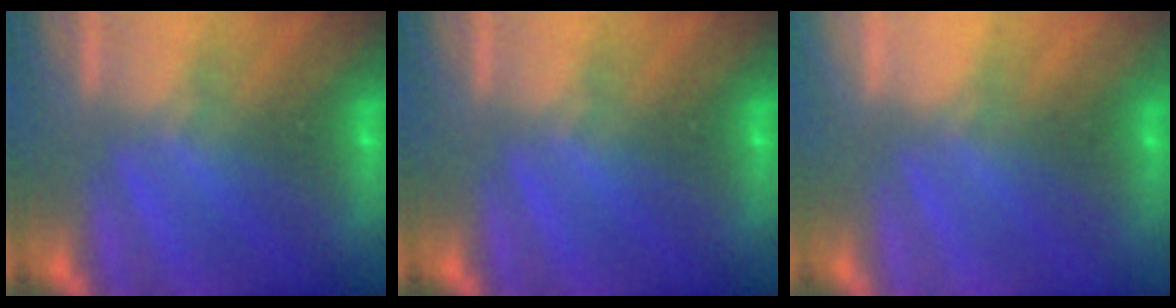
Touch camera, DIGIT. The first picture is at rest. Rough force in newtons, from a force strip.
{"total": 0.0}
{"total": 2.2}